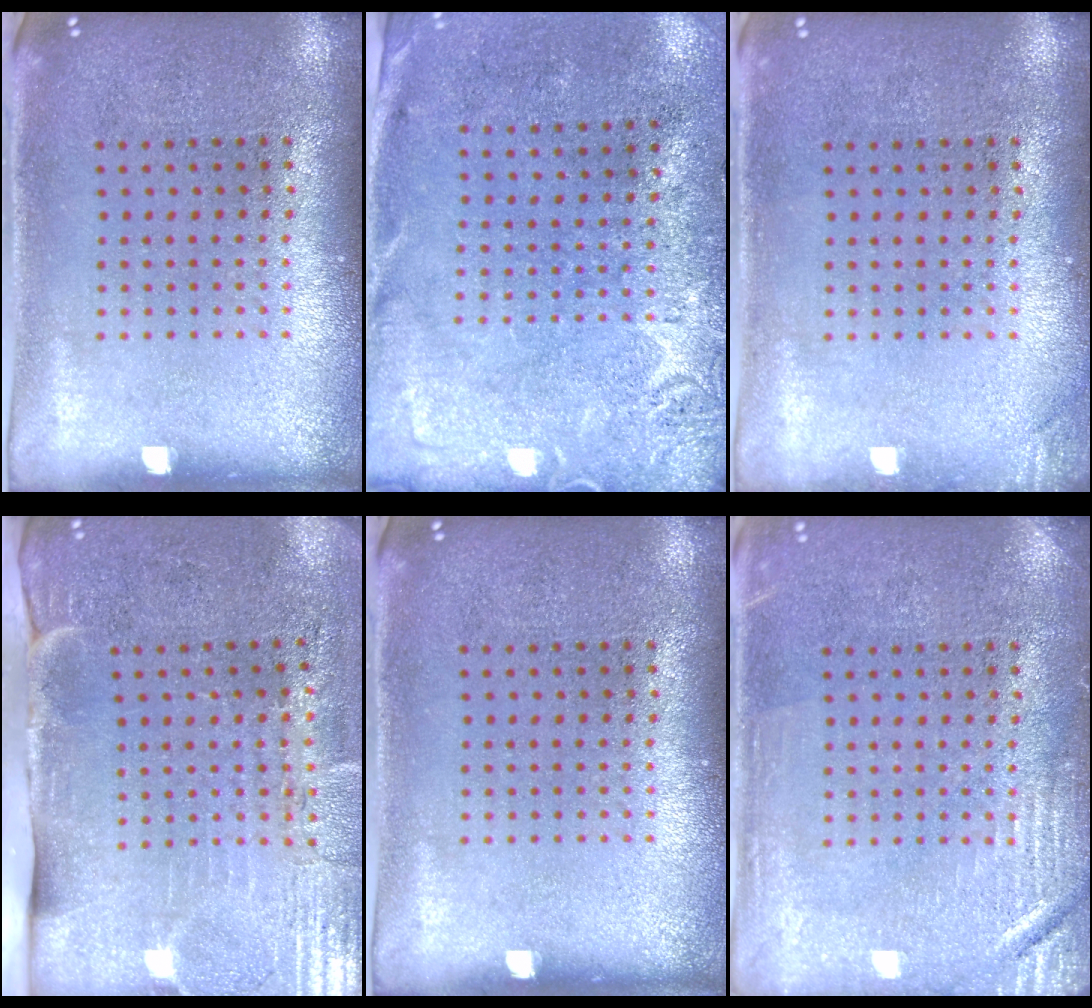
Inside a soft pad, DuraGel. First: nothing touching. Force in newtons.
{"total": 2.8, "press": 2.2, "slide": 1.7}
{"total": 0.9, "press": 0.9, "slide": 0.2}
{"total": 4.6, "press": 3.7, "slide": 2.7}
{"total": 0.0}
{"total": 2.9, "press": 2.9, "slide": 0.3}